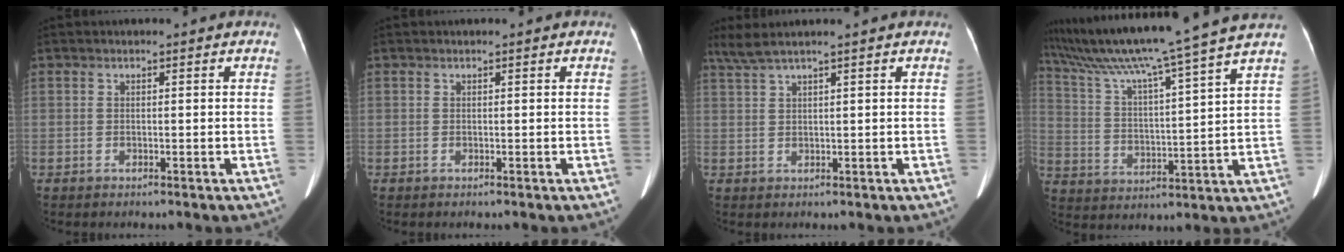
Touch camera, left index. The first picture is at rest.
{"total": 0.0}
{"total": 3.4, "force": [2.6, -0.8, 2.0], "torque": [-0.055, 0.018, 0.062]}
{"total": 19.4, "force": [16.2, -2.7, 10.4], "torque": [-0.188, -0.009, 0.251]}